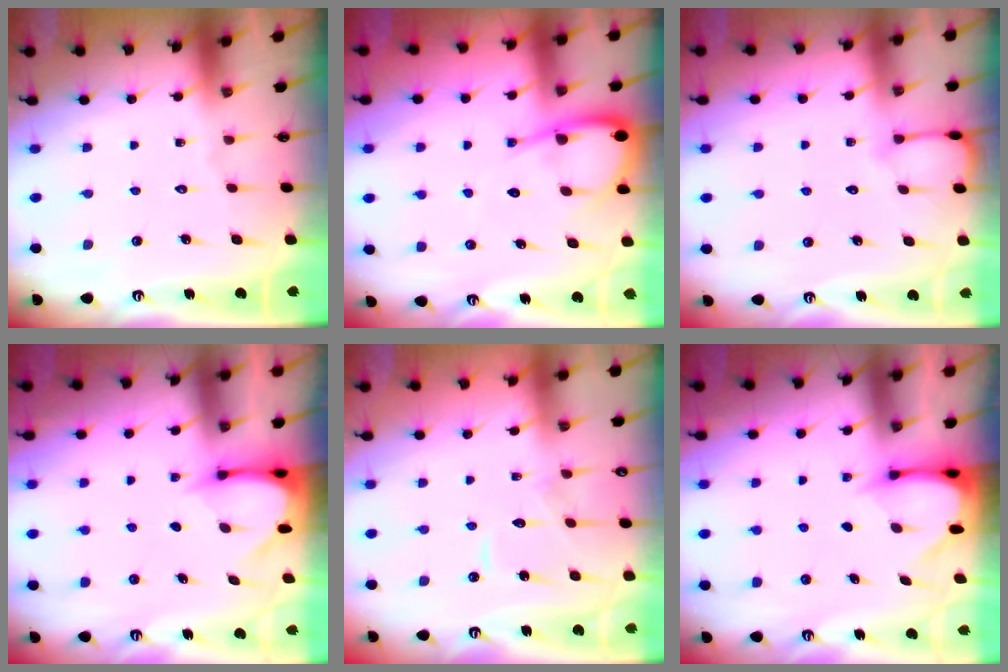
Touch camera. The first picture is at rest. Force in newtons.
{"total": 7.8, "press": 7.8, "slide": 0.8}
{"total": 3.8, "press": 3.8, "slide": 0.3}
{"total": 3.7, "press": 3.7, "slide": 0.3}
{"total": 7.4, "press": 7.4, "slide": 0.6}
{"total": 3.5, "press": 3.5, "slide": 0.3}